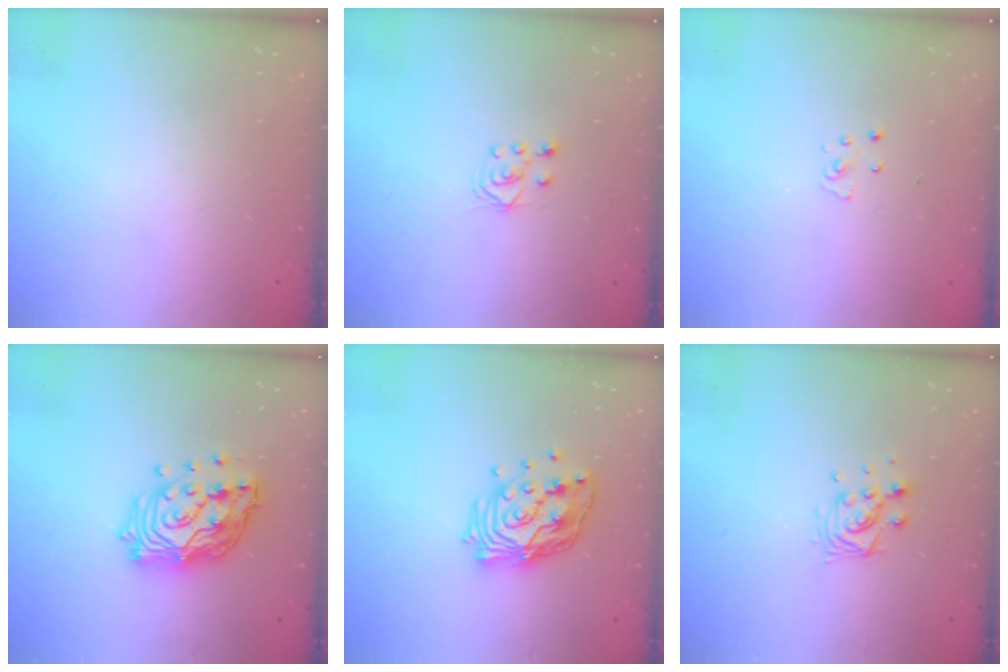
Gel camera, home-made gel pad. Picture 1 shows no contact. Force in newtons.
{"total": 3.9, "press": 3.8, "slide": 0.7}
{"total": 2.6, "press": 2.6, "slide": 0.2}
{"total": 17.4, "press": 17.1, "slide": 3.2}
{"total": 14.8, "press": 14.8, "slide": 1.2}
{"total": 9.8, "press": 9.8, "slide": 0.6}